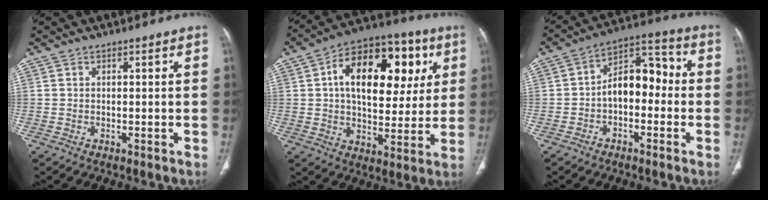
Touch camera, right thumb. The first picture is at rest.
{"total": 22.2, "force": [5.9, 12.9, 17.2], "torque": [-0.214, 0.011, 0.082]}
{"total": 10.7, "force": [-1.4, 6.7, 8.2], "torque": [-0.093, 0.045, -0.036]}